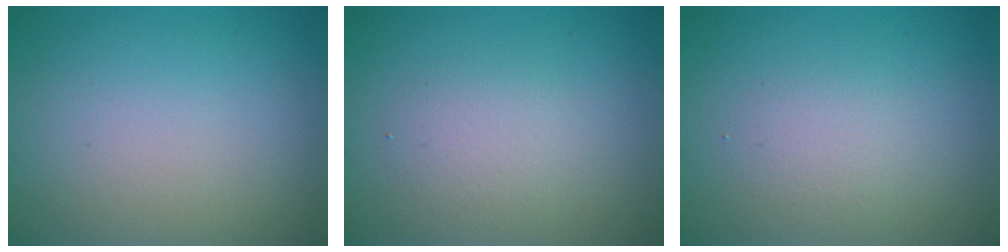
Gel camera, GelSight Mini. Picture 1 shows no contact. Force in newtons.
{"total": 2.2, "press": 2.2, "slide": 0.3}
{"total": 1.6, "press": 1.6, "slide": 0.2}